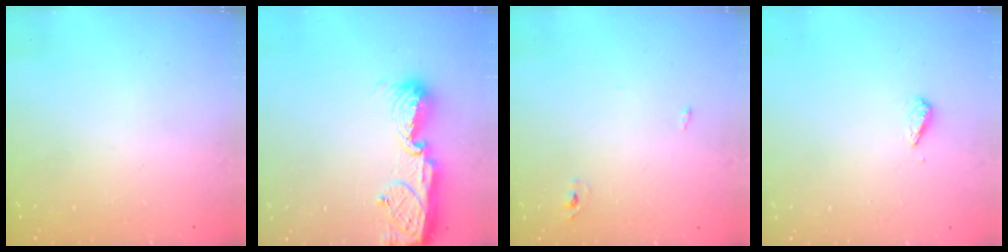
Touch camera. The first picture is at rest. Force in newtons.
{"total": 11.6, "press": 11.5, "slide": 1.1}
{"total": 2.4, "press": 2.2, "slide": 1.0}
{"total": 2.9, "press": 2.9, "slide": 0.4}